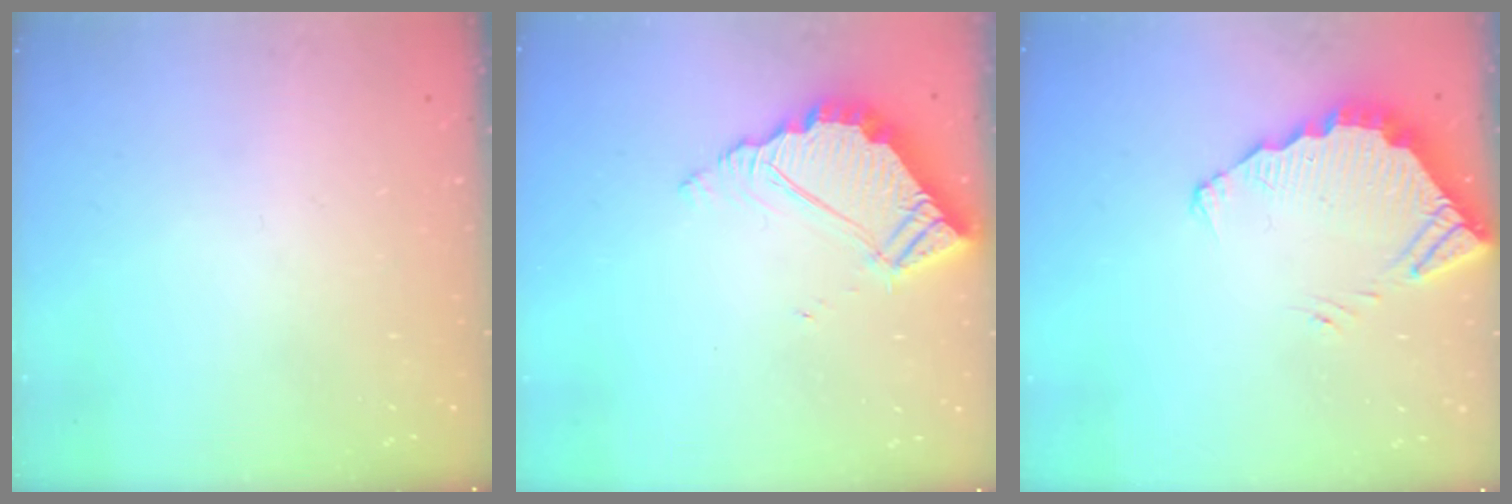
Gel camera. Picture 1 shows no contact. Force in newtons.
{"total": 5.8, "press": 5.8, "slide": 0.4}
{"total": 4.0, "press": 3.9, "slide": 0.3}